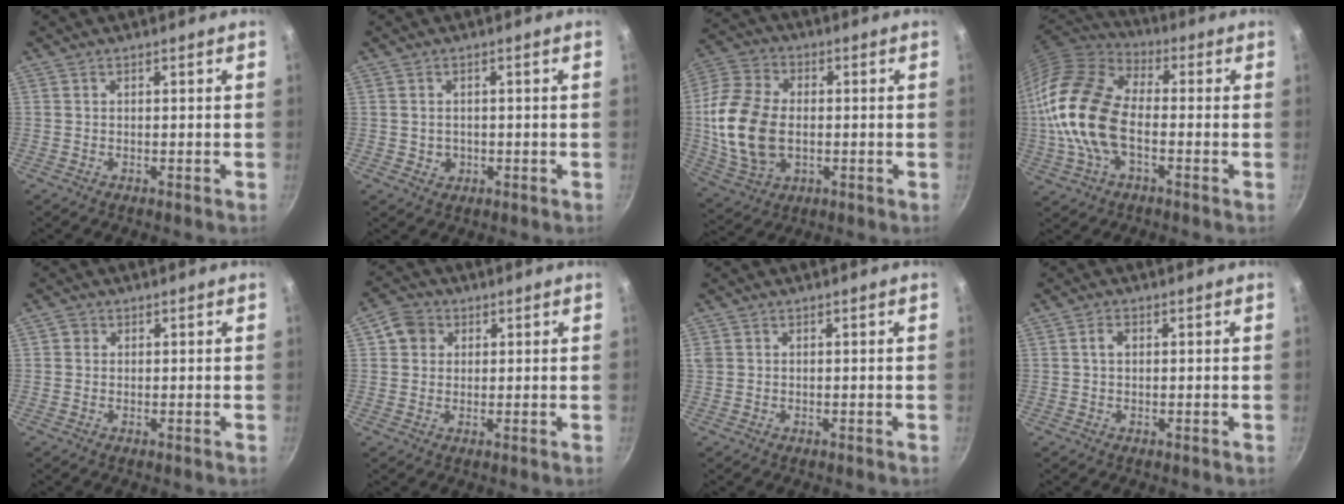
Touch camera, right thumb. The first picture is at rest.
{"total": 2.3, "force": [-0.2, 2.1, 1.0], "torque": [-0.013, 0.001, 0.001]}
{"total": 17.1, "force": [-0.8, 11.5, 12.6], "torque": [-0.241, 0.009, -0.012]}
{"total": 18.7, "force": [-2.0, 11.0, 15.0], "torque": [-0.284, 0.030, -0.054]}
{"total": 1.5, "force": [0.3, 1.4, 0.4], "torque": [-0.003, 0.000, 0.001]}
{"total": 5.2, "force": [1.6, 4.6, 1.8], "torque": [-0.001, 0.005, 0.018]}
{"total": 1.4, "force": [0.3, 1.3, 0.5], "torque": [-0.010, 0.003, 0.005]}
{"total": 1.9, "force": [0.3, 1.3, 1.3], "torque": [-0.019, 0.005, 0.004]}